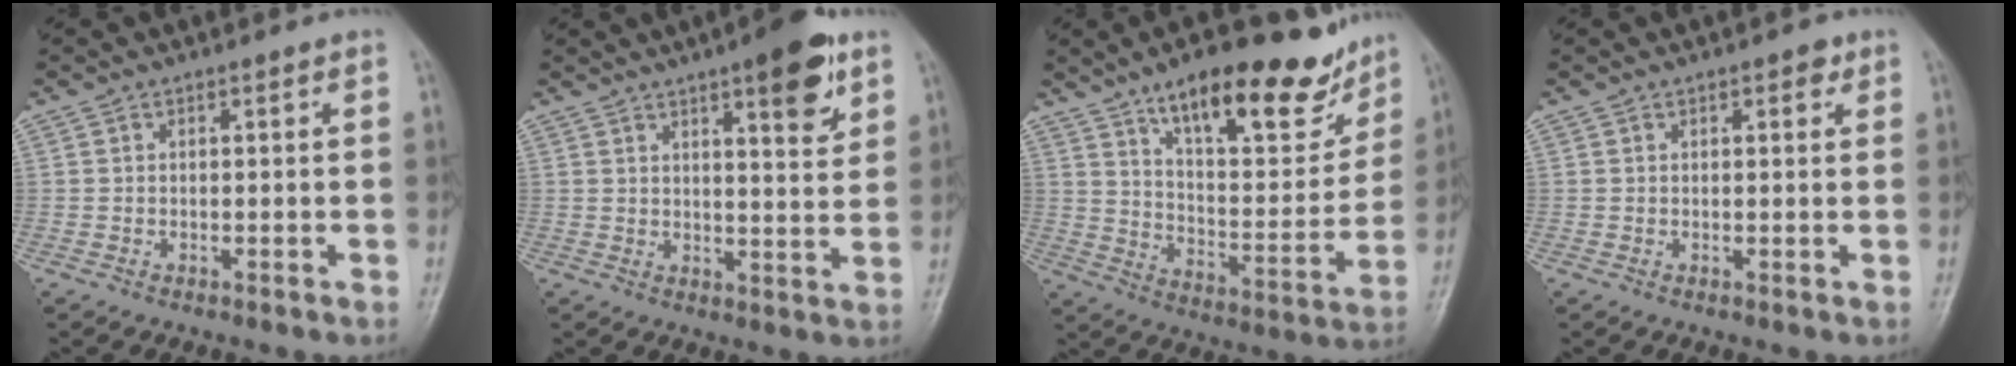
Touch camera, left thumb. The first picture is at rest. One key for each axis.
{"total": 10.3, "fx": 5.7, "fy": 2.8, "fz": 8.1, "tx": -0.094, "ty": -0.027, "tz": 0.075}
{"total": 22.2, "fx": 14.8, "fy": 7.8, "fz": 14.5, "tx": -0.165, "ty": -0.066, "tz": 0.232}
{"total": 2.0, "fx": 1.1, "fy": 0.9, "fz": 1.4, "tx": -0.012, "ty": -0.002, "tz": 0.011}